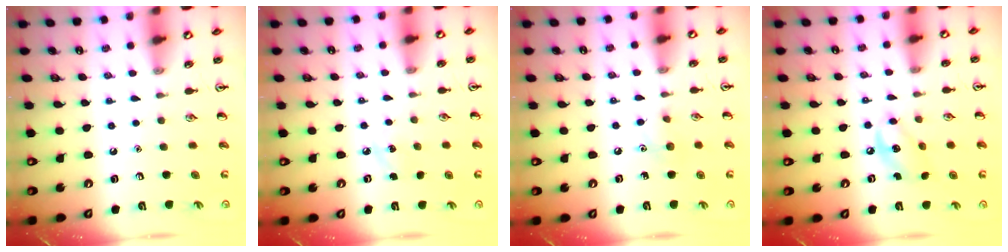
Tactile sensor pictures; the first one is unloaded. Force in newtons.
{"total": 4.5, "press": 4.2, "slide": 1.6}
{"total": 6.4, "press": 6.1, "slide": 2.1}
{"total": 7.0, "press": 6.9, "slide": 1.3}